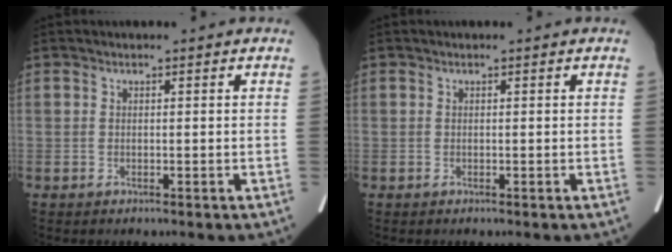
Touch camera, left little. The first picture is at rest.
{"total": 0.0}